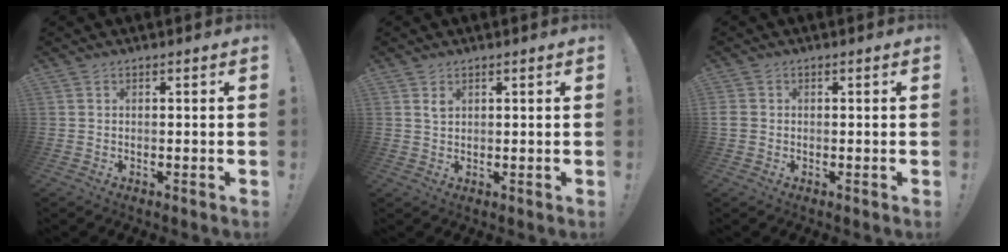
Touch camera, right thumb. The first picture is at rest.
{"total": 1.8, "force": [1.3, 0.9, 0.8], "torque": [-0.002, -0.010, 0.022]}
{"total": 2.0, "force": [-0.3, 1.7, 1.0], "torque": [-0.024, 0.002, -0.005]}